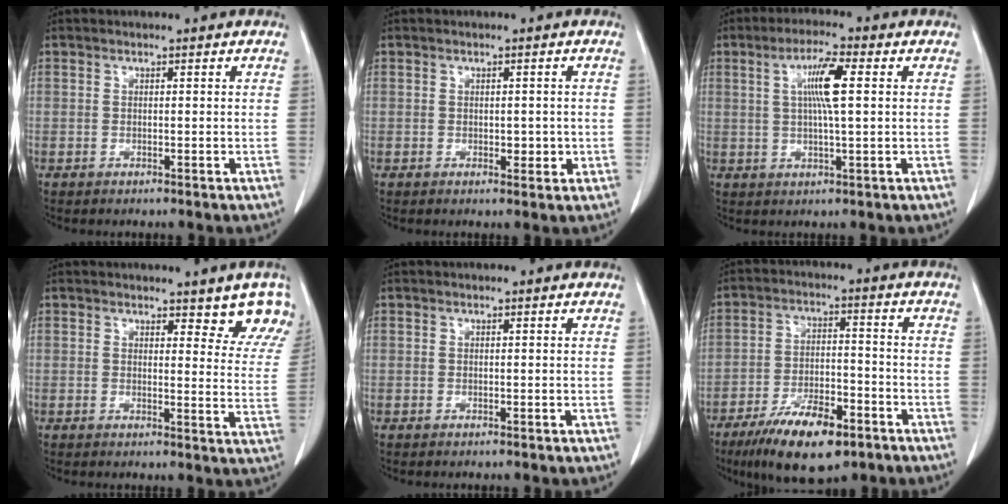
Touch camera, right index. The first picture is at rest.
{"total": 2.1, "force": [-0.3, 1.3, 1.6], "torque": [-0.018, 0.001, 0.001]}
{"total": 6.8, "force": [1.5, 0.3, 6.6], "torque": [-0.122, 0.004, 0.026]}
{"total": 9.0, "force": [7.6, 2.7, 4.0], "torque": [-0.016, -0.028, 0.064]}
{"total": 0.0}
{"total": 12.8, "force": [-8.1, 4.1, 9.0], "torque": [-0.155, -0.007, -0.134]}